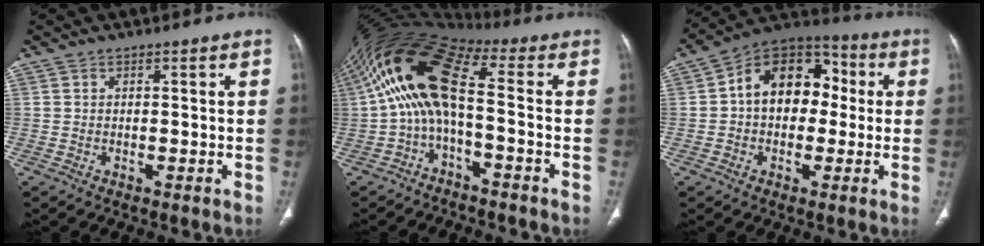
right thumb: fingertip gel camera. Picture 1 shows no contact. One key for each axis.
{"total": 14.8, "fx": -1.4, "fy": 5.9, "fz": 13.5, "tx": -0.269, "ty": 0.071, "tz": -0.037}
{"total": 14.6, "fx": 1.2, "fy": 10.5, "fz": 10.0, "tx": -0.113, "ty": 0.040, "tz": 0.004}